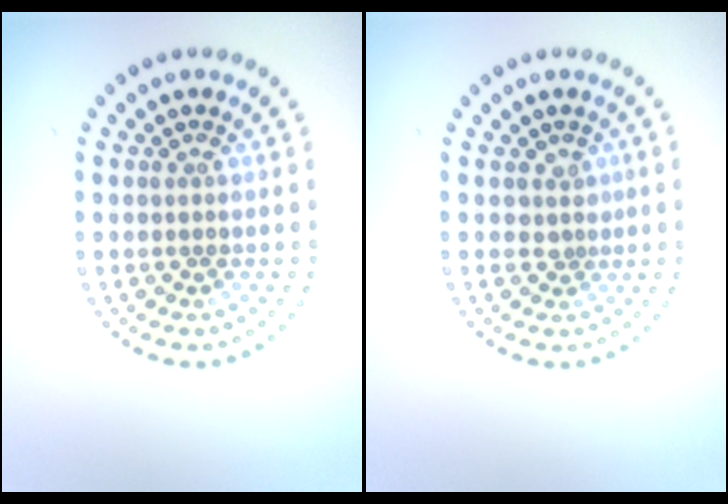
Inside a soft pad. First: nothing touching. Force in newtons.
{"total": 1.3, "press": 1.0, "slide": 0.9}